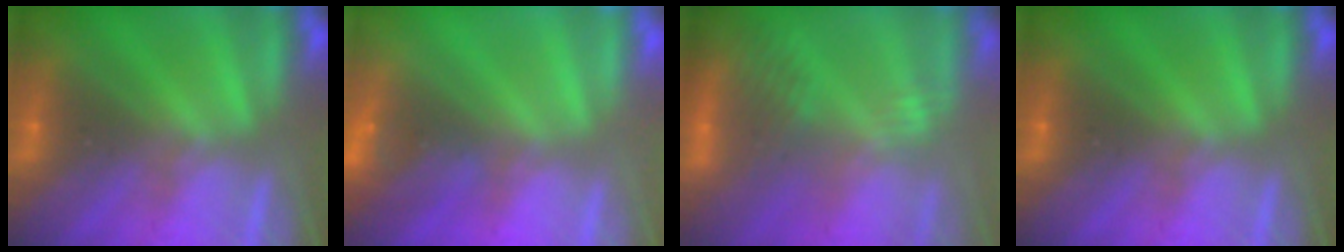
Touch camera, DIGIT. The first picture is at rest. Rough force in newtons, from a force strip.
{"total": 2.7}
{"total": 2.7}
{"total": 0.0}